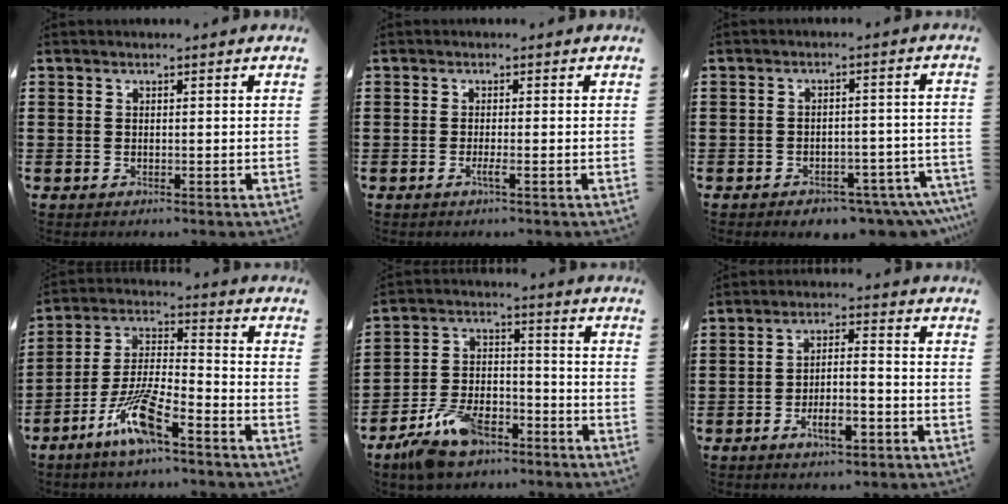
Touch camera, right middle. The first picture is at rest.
{"total": 1.3, "force": [-0.6, 0.0, 1.1], "torque": [-0.019, -0.001, -0.011]}
{"total": 3.8, "force": [-3.5, 1.0, 1.0], "torque": [-0.015, 0.011, -0.068]}
{"total": 9.3, "force": [-6.1, 1.5, 6.8], "torque": [-0.162, -0.009, -0.120]}
{"total": 9.1, "force": [-6.9, 3.9, 4.4], "torque": [-0.096, 0.016, -0.133]}
{"total": 5.1, "force": [-2.9, 1.5, 3.9], "torque": [-0.071, 0.005, -0.055]}